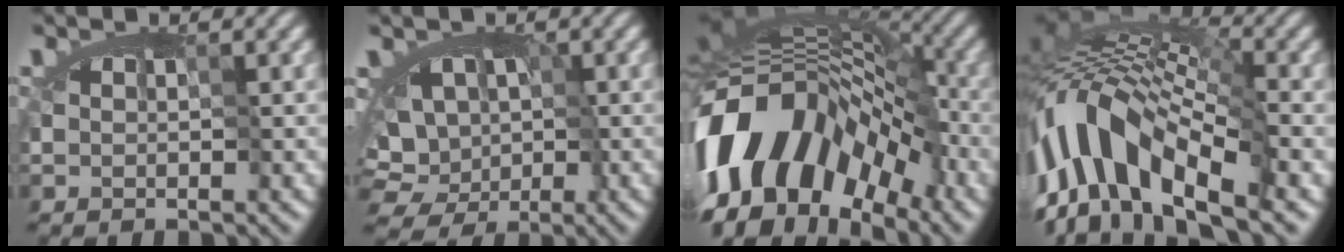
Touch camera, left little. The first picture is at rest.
{"total": 7.3, "force": [-1.3, 6.1, 3.7], "torque": [-0.025, -0.001, -0.027]}
{"total": 16.8, "force": [-9.1, 9.4, 10.5], "torque": [-0.197, 0.019, -0.184]}
{"total": 11.2, "force": [-4.7, 4.7, 9.1], "torque": [-0.169, 0.013, -0.089]}